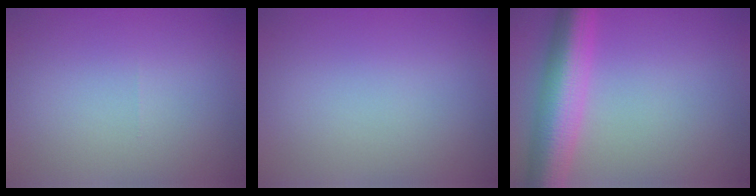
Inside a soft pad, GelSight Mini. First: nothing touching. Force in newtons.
{"total": 0.0}
{"total": 8.2, "press": 8.1, "slide": 0.4}